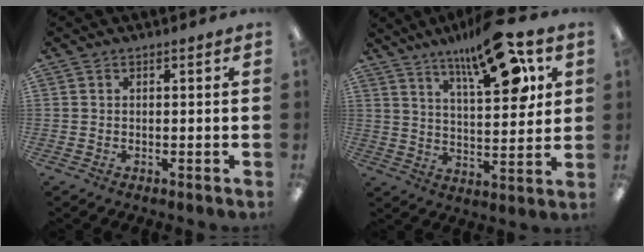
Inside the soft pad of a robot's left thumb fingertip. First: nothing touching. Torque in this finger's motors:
{"motor_torque": [0.23, 0.23, 1.39, -1.38, 0.15]}